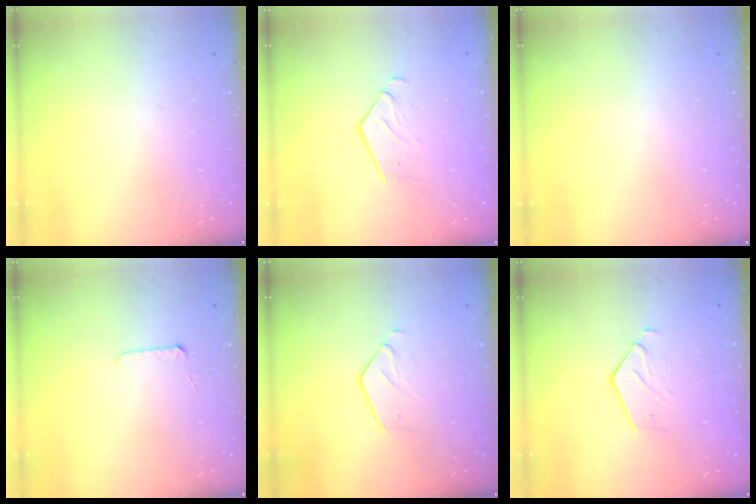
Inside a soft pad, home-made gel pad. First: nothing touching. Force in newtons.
{"total": 3.9, "press": 3.9, "slide": 0.2}
{"total": 0.0}
{"total": 5.2, "press": 5.1, "slide": 0.5}
{"total": 3.5, "press": 3.5, "slide": 0.3}
{"total": 3.1, "press": 3.1, "slide": 0.1}